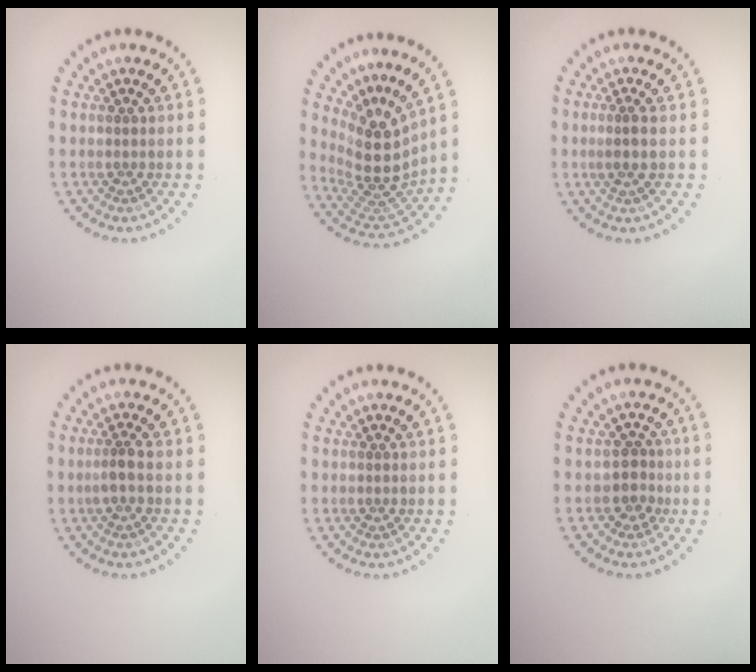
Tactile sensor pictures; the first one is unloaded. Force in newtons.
{"total": 4.9, "press": 3.5, "slide": 3.4}
{"total": 1.2, "press": 0.9, "slide": 0.8}
{"total": 1.4, "press": 1.1, "slide": 0.9}
{"total": 0.0}
{"total": 2.0, "press": 1.4, "slide": 1.4}